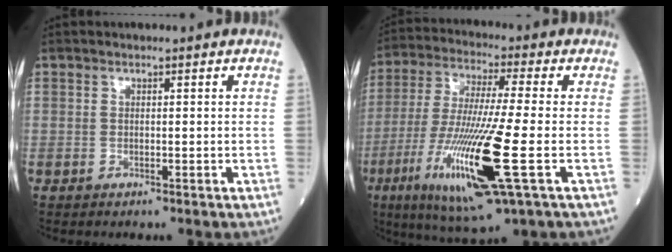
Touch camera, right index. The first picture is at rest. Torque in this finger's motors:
{"motor_torque": [1.21, -0.94, 1.06, 0.21]}